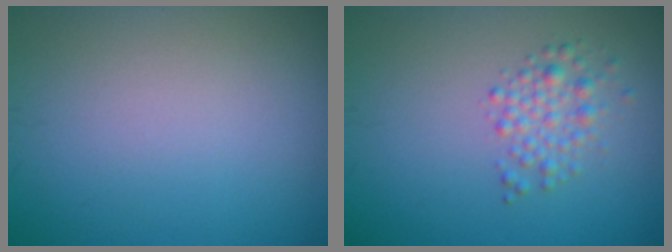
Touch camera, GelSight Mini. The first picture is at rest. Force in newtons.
{"total": 2.2, "press": 2.2, "slide": 0.1}